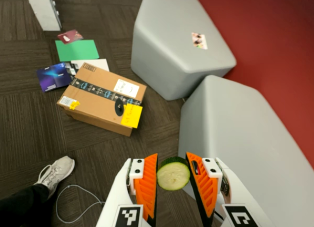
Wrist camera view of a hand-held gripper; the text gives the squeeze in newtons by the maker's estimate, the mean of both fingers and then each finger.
{"total": 9.0, "left": 9.2, "right": 8.9}